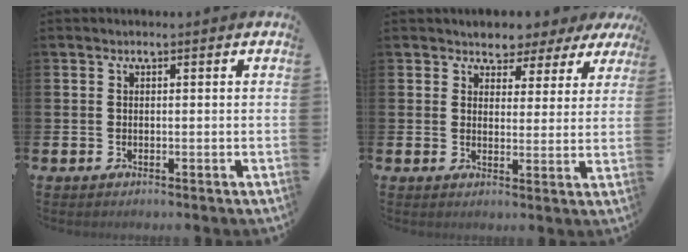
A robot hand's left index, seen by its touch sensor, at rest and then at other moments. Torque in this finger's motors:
{"motor_torque": [1.19, -0.95, 0.77, 0.03]}